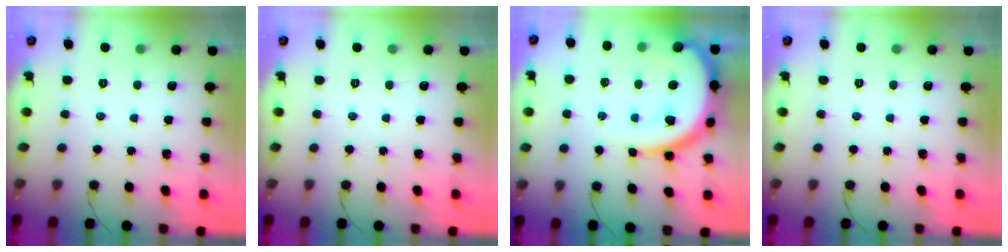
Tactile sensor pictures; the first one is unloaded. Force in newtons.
{"total": 0.0}
{"total": 16.4, "press": 16.4, "slide": 1.5}
{"total": 0.0}